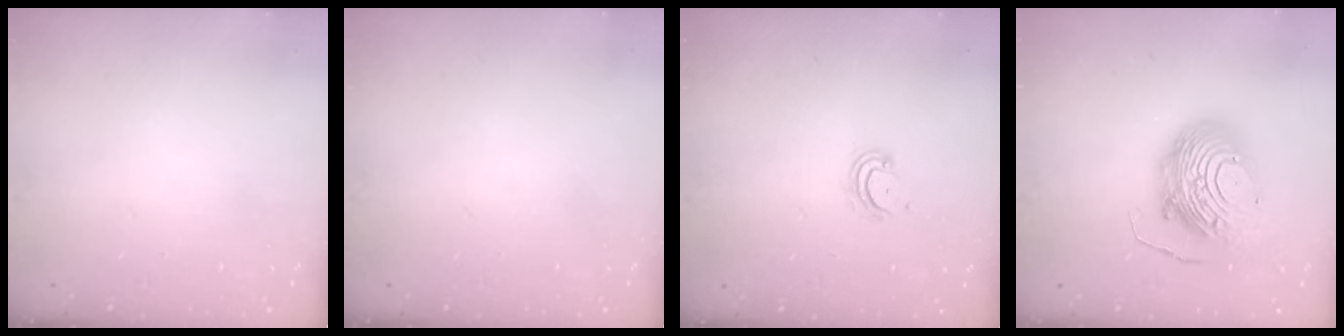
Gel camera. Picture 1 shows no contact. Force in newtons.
{"total": 0.0}
{"total": 3.9, "press": 3.9, "slide": 0.3}
{"total": 14.6, "press": 14.6, "slide": 1.3}